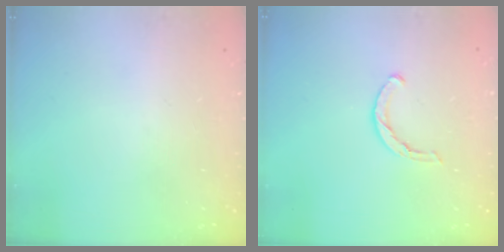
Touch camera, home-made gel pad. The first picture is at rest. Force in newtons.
{"total": 3.5, "press": 3.5, "slide": 0.5}